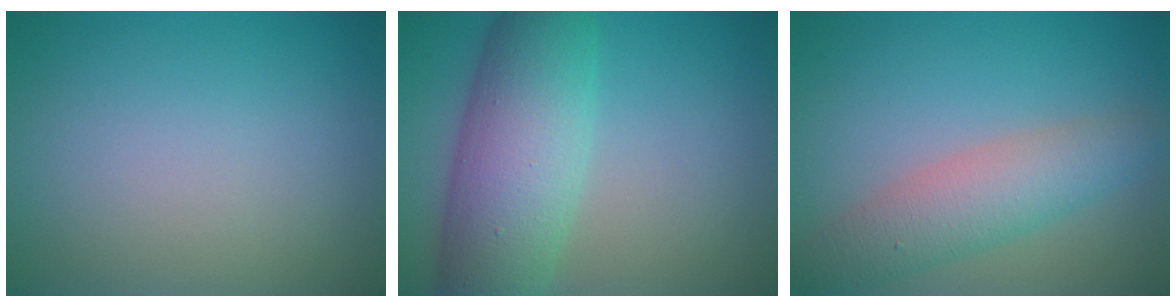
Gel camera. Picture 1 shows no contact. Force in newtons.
{"total": 9.0, "press": 9.0, "slide": 0.2}
{"total": 4.6, "press": 4.6, "slide": 0.1}